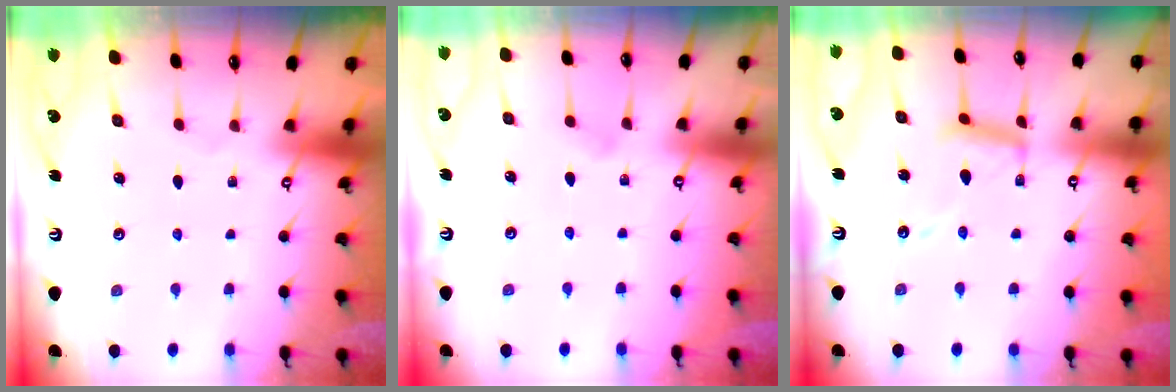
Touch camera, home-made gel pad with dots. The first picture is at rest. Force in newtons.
{"total": 4.1, "press": 4.1, "slide": 0.4}
{"total": 12.5, "press": 12.5, "slide": 1.1}